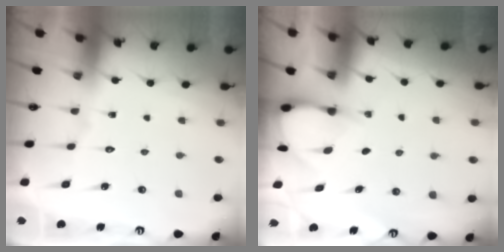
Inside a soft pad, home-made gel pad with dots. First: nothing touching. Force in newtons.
{"total": 3.2, "press": 3.2, "slide": 0.3}